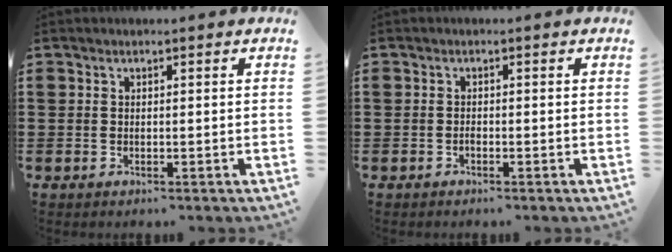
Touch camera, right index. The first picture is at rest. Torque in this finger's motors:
{"motor_torque": [1.49, 0.65, 0.01, -0.01]}